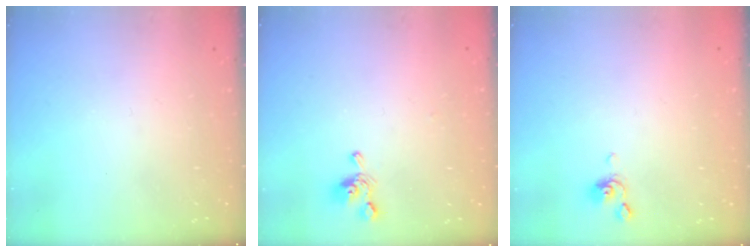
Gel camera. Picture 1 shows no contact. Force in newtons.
{"total": 1.7, "press": 1.6, "slide": 0.6}
{"total": 1.3, "press": 1.2, "slide": 0.4}